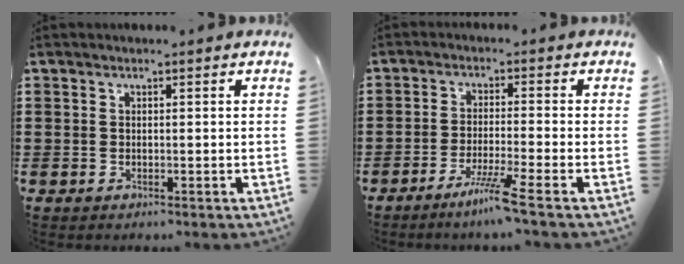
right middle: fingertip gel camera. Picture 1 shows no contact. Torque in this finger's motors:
{"motor_torque": [2.14, 0.00, 0.08, 0.12]}